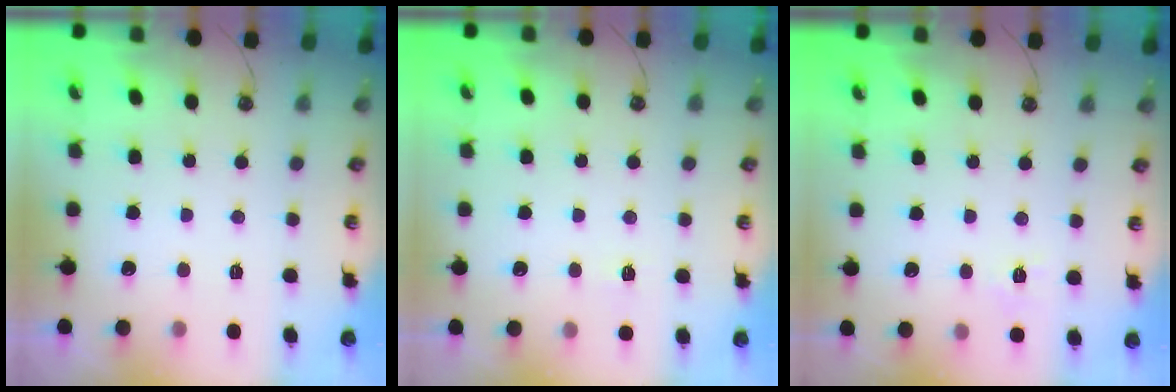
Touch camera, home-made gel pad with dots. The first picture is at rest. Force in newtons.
{"total": 4.0, "press": 4.0, "slide": 0.6}
{"total": 6.0, "press": 6.0, "slide": 0.7}